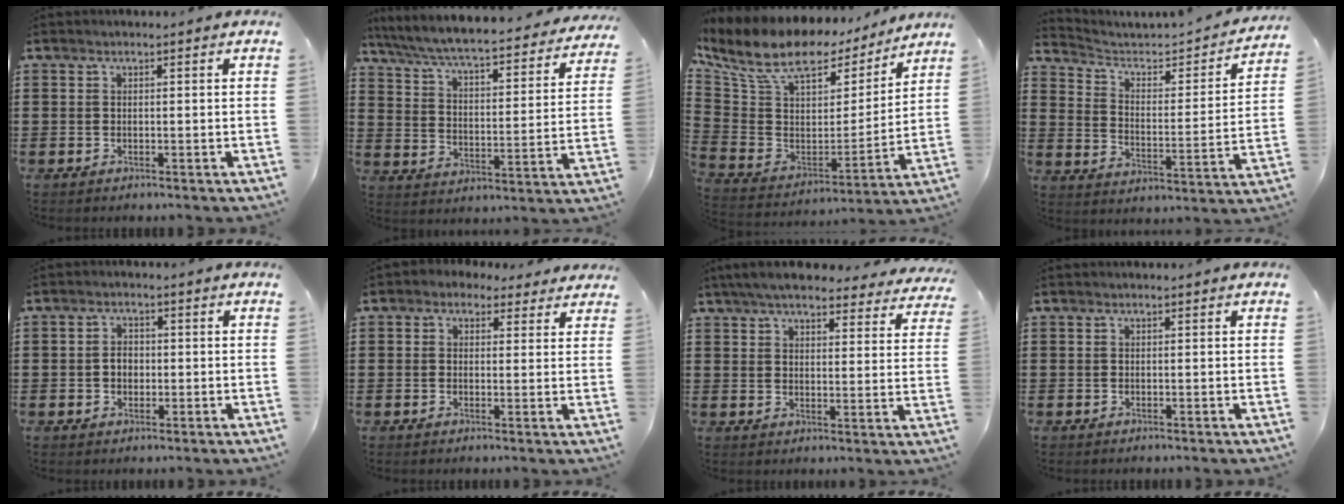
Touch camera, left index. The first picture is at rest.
{"total": 5.9, "force": [5.4, -0.1, 2.2], "torque": [-0.068, -0.045, 0.085]}
{"total": 11.8, "force": [8.5, 5.2, 6.3], "torque": [-0.151, -0.050, 0.147]}
{"total": 3.4, "force": [2.8, 1.5, 1.2], "torque": [-0.046, -0.023, 0.039]}
{"total": 2.5, "force": [-0.2, 1.9, 1.6], "torque": [-0.034, 0.007, -0.007]}
{"total": 2.3, "force": [1.6, 1.6, 0.5], "torque": [-0.011, 0.004, 0.027]}
{"total": 6.0, "force": [5.5, 0.7, 2.3], "torque": [-0.064, -0.018, 0.100]}
{"total": 0.0}